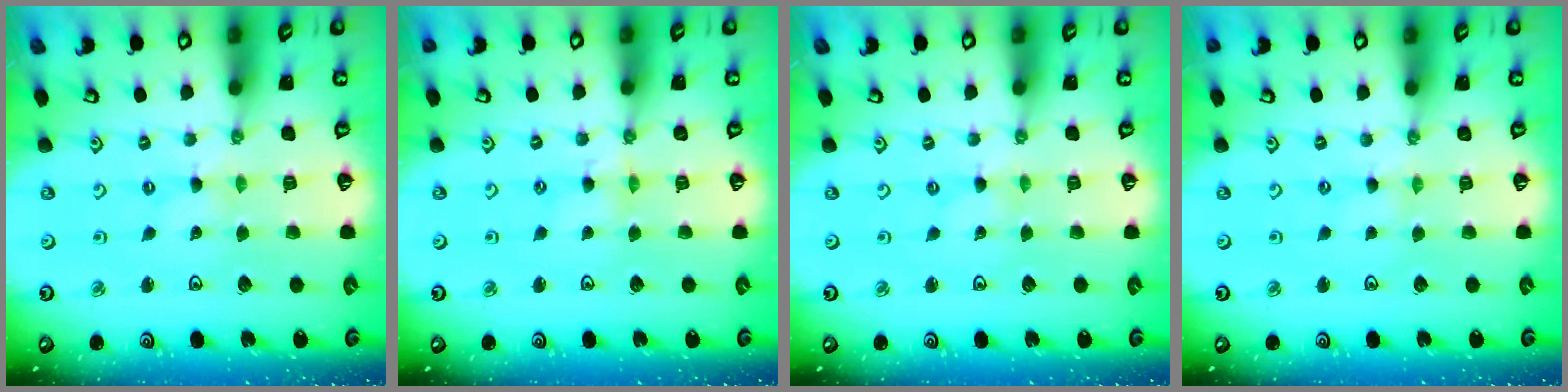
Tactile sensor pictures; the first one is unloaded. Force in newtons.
{"total": 1.2, "press": 1.2, "slide": 0.3}
{"total": 0.0}
{"total": 0.6, "press": 0.6, "slide": 0.1}